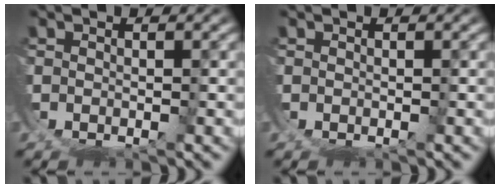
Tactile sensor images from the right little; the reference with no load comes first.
{"total": 0.0}